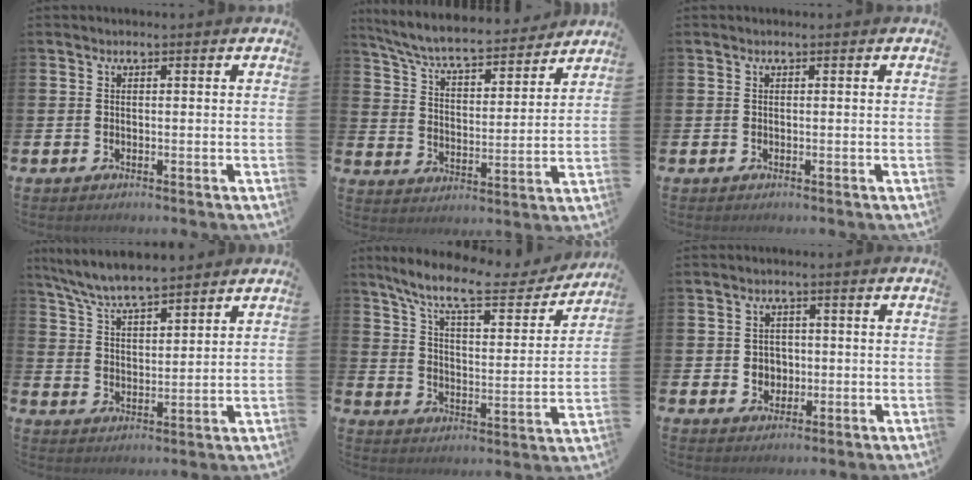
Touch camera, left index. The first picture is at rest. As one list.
[{"total": 7.3, "force": [6.8, 1.0, 2.4], "torque": [-0.080, -0.048, 0.116]}, {"total": 0.0}, {"total": 6.8, "force": [6.6, 0.7, 1.6], "torque": [-0.062, -0.028, 0.121]}, {"total": 10.6, "force": [8.9, 2.4, 5.2], "torque": [-0.125, -0.050, 0.147]}, {"total": 2.7, "force": [0.3, 2.5, 0.7], "torque": [-0.007, 0.003, -0.003]}]